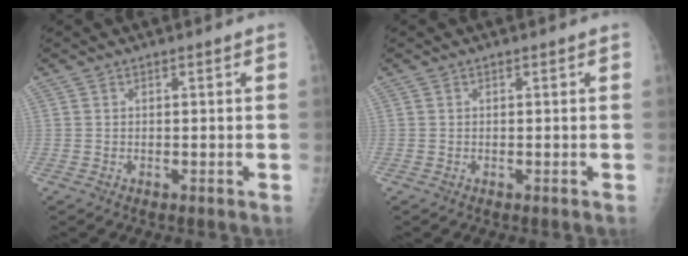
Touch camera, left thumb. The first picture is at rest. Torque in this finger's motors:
{"motor_torque": [0.00, 0.00, -0.01, 0.00, 0.00]}